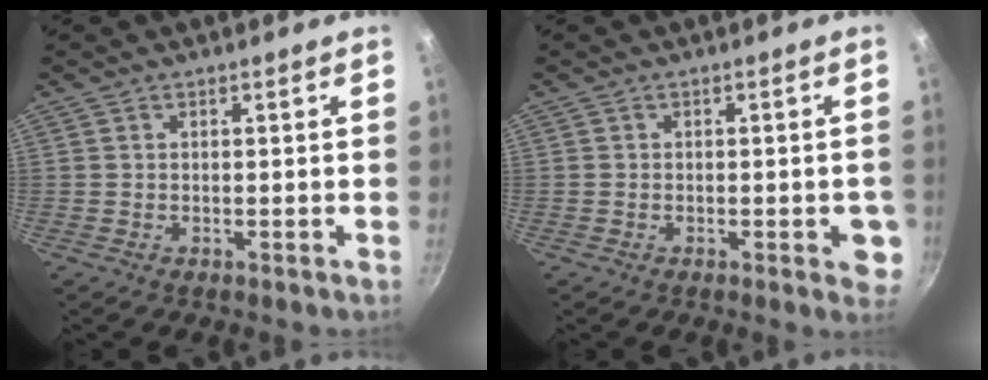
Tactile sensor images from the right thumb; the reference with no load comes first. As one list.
[{"total": 4.3, "force": [-1.2, 1.9, 3.7], "torque": [-0.026, 0.002, -0.016]}]